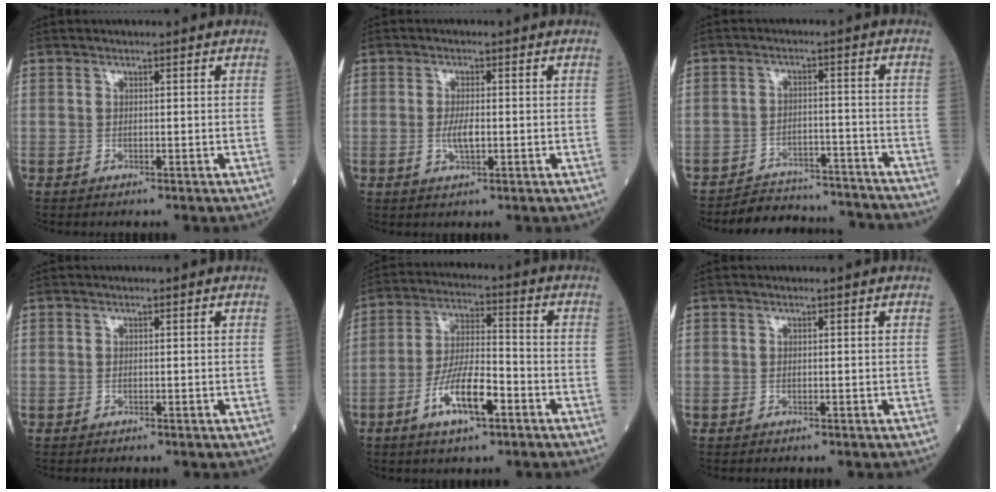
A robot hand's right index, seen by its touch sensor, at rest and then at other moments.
{"total": 3.0, "force": [-0.5, 0.8, 2.9], "torque": [-0.062, -0.002, -0.008]}
{"total": 11.6, "force": [-11.2, 2.7, 1.1], "torque": [-0.001, 0.023, -0.151]}
{"total": 0.0}
{"total": 9.9, "force": [-4.6, 2.5, 8.4], "torque": [-0.166, 0.001, -0.083]}
{"total": 0.0}